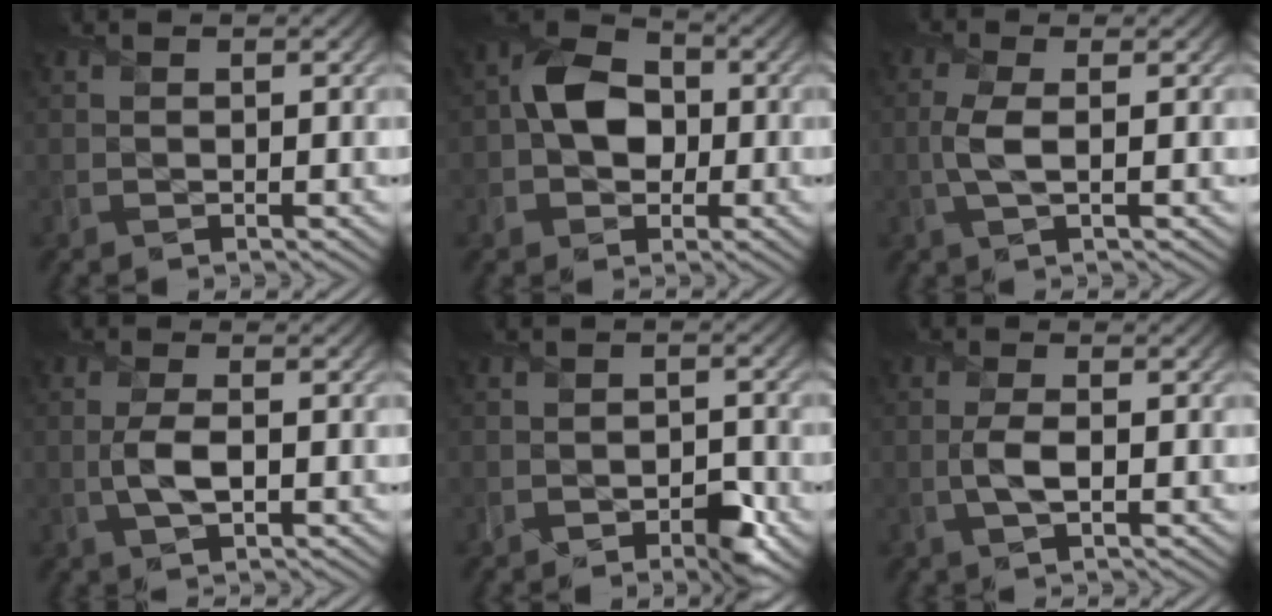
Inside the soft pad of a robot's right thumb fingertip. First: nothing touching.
{"total": 7.1, "force": [-0.3, 5.4, 4.6], "torque": [-0.084, 0.011, -0.024]}
{"total": 3.1, "force": [0.0, 0.8, 3.0], "torque": [-0.073, 0.004, -0.004]}
{"total": 3.7, "force": [-0.5, 1.5, 3.4], "torque": [-0.078, 0.000, -0.013]}
{"total": 4.1, "force": [-2.2, 2.4, 2.5], "torque": [-0.033, -0.002, -0.040]}
{"total": 3.0, "force": [-0.4, 1.1, 2.7], "torque": [-0.064, 0.001, -0.012]}